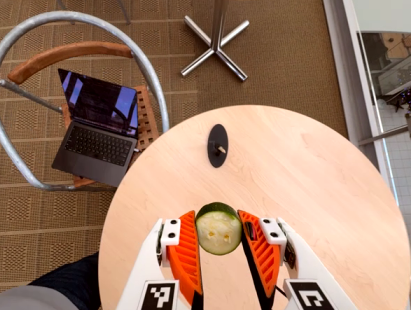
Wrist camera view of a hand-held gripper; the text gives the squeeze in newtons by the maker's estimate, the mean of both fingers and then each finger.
{"total": 8.7, "left": 8.4, "right": 9.0}